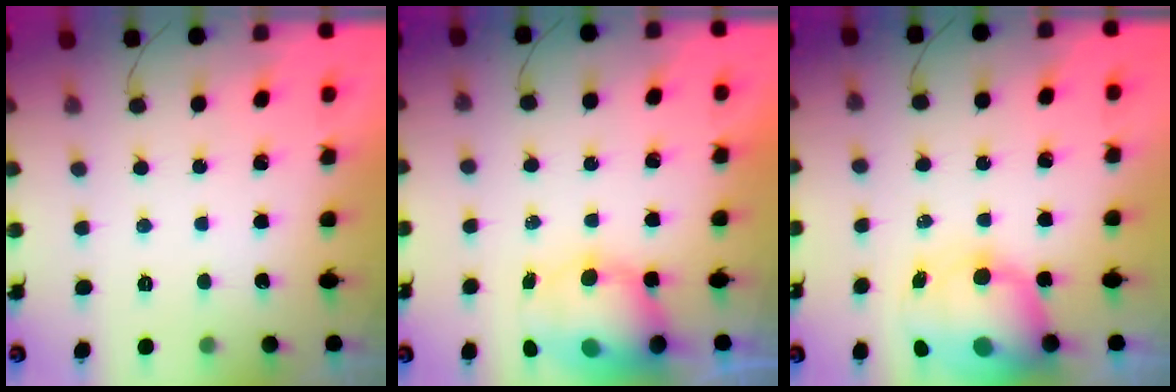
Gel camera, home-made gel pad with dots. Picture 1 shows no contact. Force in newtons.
{"total": 11.0, "press": 10.9, "slide": 0.9}
{"total": 13.2, "press": 12.8, "slide": 3.4}